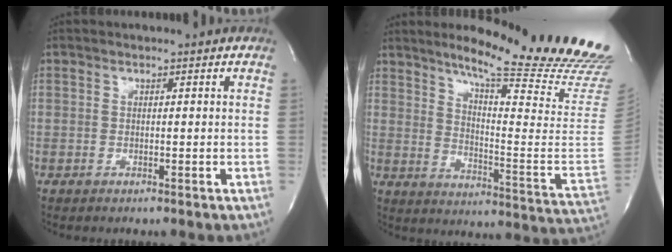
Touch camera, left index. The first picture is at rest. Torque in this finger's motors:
{"motor_torque": [-0.05, -0.49, 0.35, 0.08]}